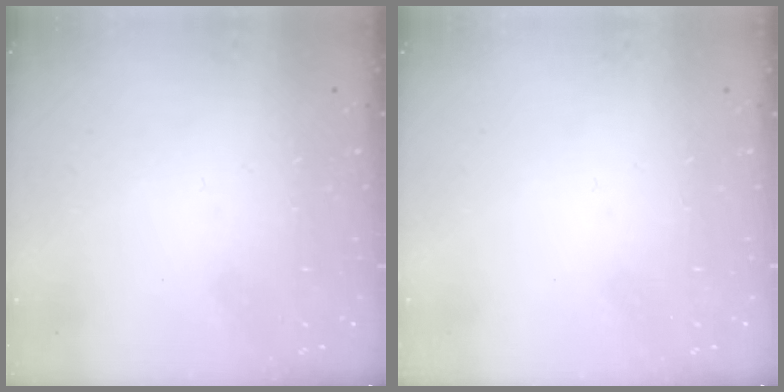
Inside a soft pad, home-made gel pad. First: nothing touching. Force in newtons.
{"total": 0.0}